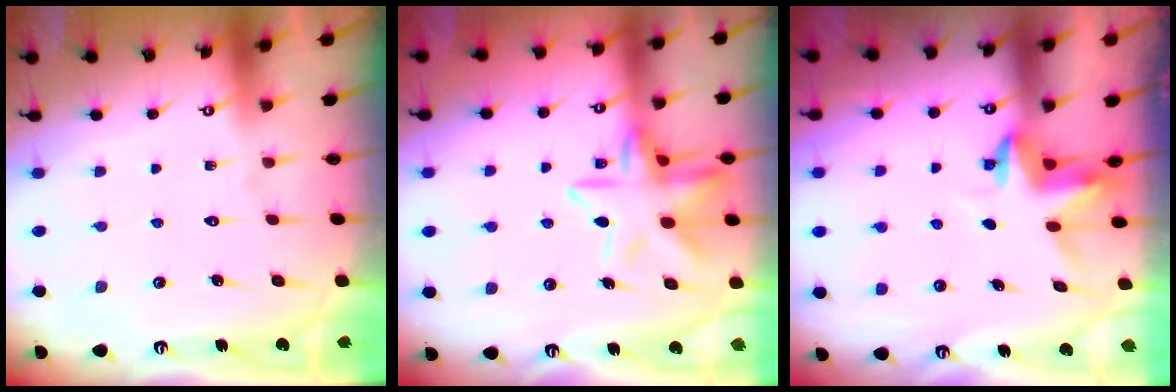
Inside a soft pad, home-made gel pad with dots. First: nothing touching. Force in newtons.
{"total": 13.4, "press": 13.3, "slide": 1.4}
{"total": 3.9, "press": 3.8, "slide": 0.3}